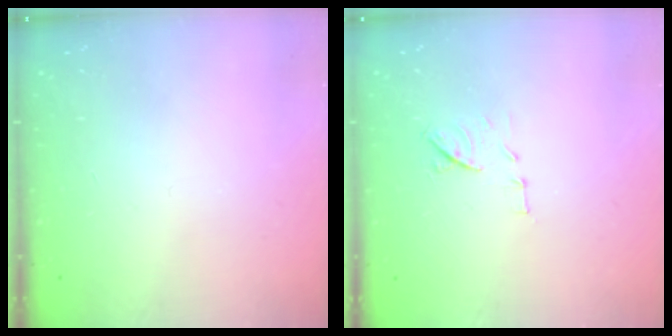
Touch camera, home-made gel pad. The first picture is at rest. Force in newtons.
{"total": 8.6, "press": 8.5, "slide": 1.1}